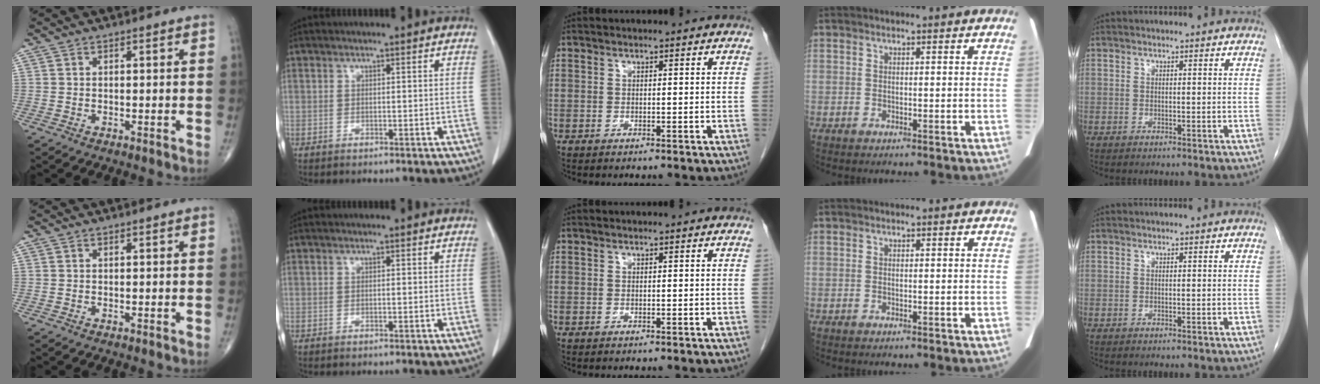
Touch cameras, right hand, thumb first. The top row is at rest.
{}